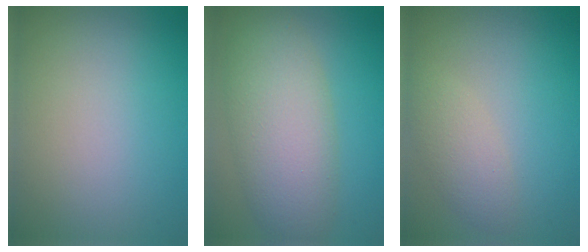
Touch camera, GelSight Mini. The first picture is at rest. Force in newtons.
{"total": 7.3, "press": 7.3, "slide": 0.2}
{"total": 2.5, "press": 2.5, "slide": 0.1}